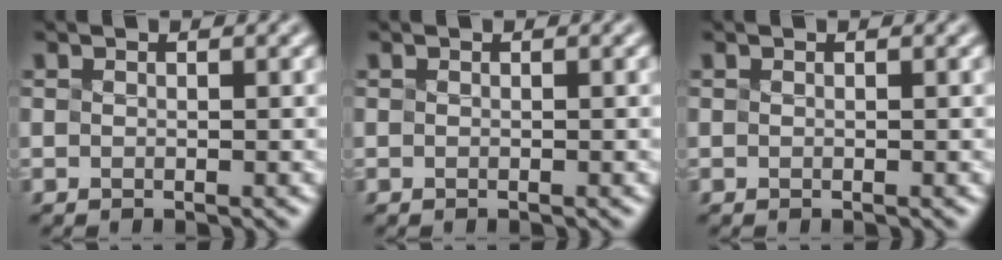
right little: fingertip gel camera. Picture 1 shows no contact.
{"total": 0.0}
{"total": 0.0}